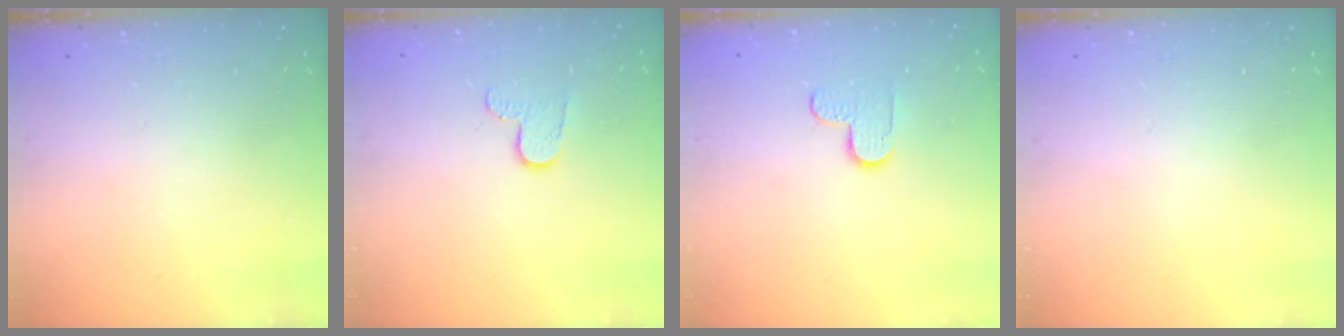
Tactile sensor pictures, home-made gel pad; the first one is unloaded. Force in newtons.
{"total": 6.9, "press": 6.9, "slide": 0.7}
{"total": 5.6, "press": 5.5, "slide": 0.4}
{"total": 0.0}